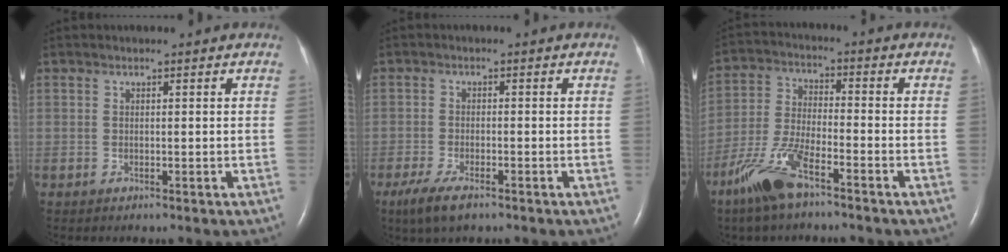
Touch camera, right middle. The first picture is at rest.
{"total": 5.0, "force": [-3.4, 1.3, 3.5], "torque": [-0.079, -0.012, -0.057]}
{"total": 9.5, "force": [-6.4, 2.0, 6.7], "torque": [-0.153, -0.012, -0.129]}